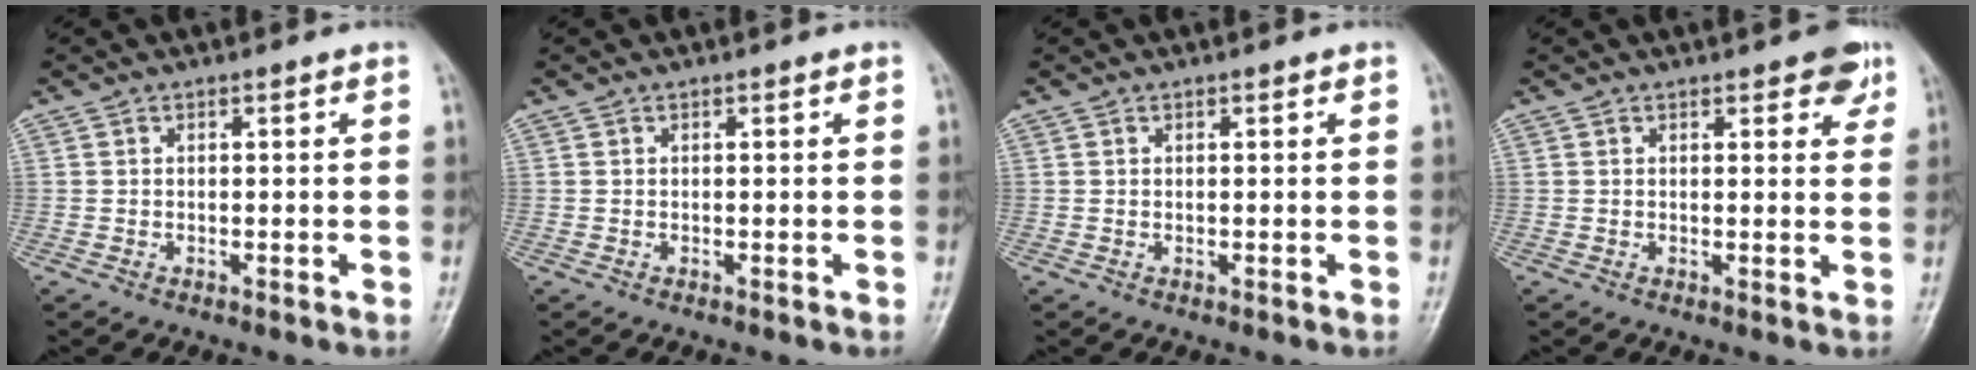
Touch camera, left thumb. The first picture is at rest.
{"total": 0.0}
{"total": 0.0}
{"total": 4.3, "force": [2.6, 1.9, 2.8], "torque": [-0.012, -0.009, 0.026]}